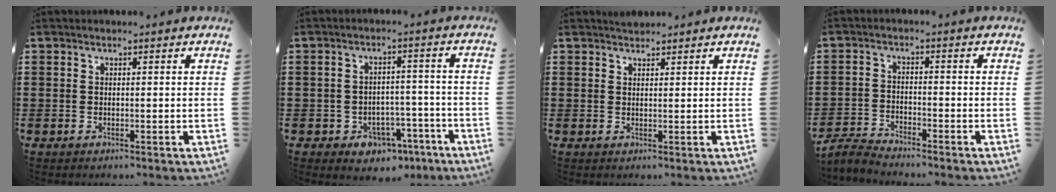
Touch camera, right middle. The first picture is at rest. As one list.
[{"total": 3.9, "force": [-3.2, 2.1, 0.9], "torque": [-0.023, 0.011, -0.065]}, {"total": 1.3, "force": [1.3, 0.3, -0.1], "torque": [-0.002, 0.002, 0.025]}, {"total": 3.3, "force": [-3.3, 0.3, 0.5], "torque": [-0.026, 0.001, -0.074]}]